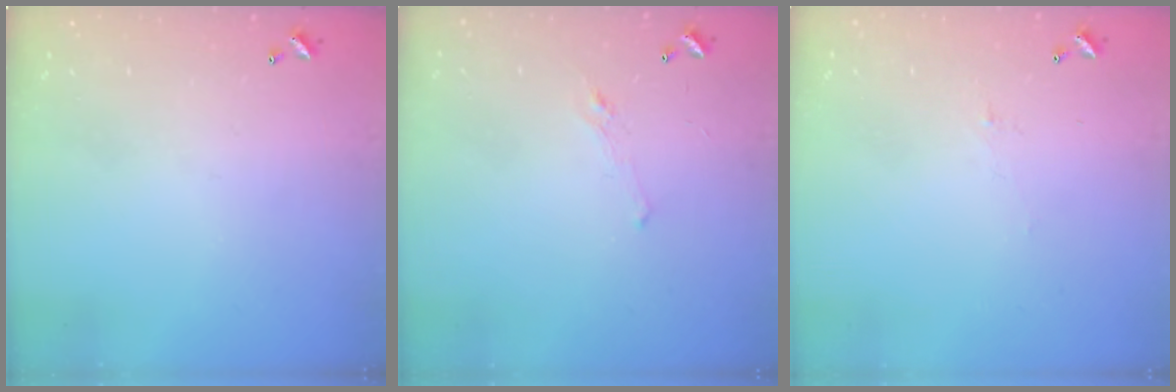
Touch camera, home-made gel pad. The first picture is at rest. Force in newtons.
{"total": 0.8, "press": 0.1, "slide": 0.8}
{"total": 1.5, "press": 1.3, "slide": 0.6}